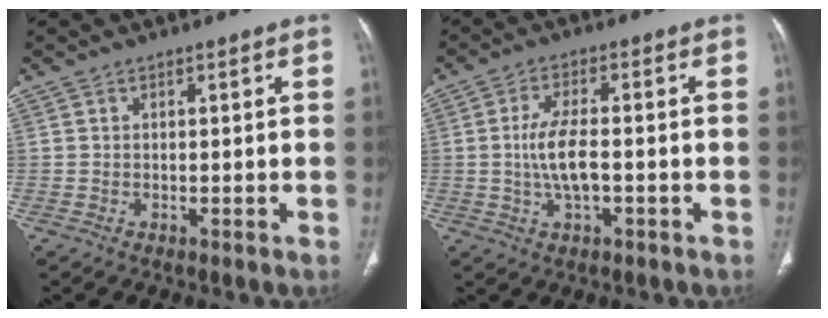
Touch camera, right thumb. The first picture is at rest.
{"total": 6.7, "force": [-0.8, 2.8, 6.1], "torque": [-0.124, 0.008, -0.014]}